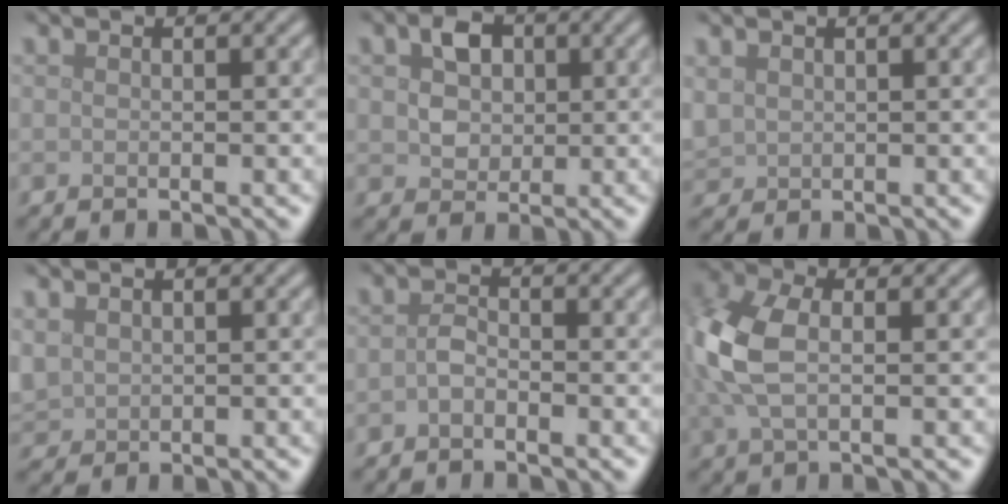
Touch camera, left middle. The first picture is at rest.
{"total": 3.4, "force": [0.7, 2.7, 2.0], "torque": [-0.034, 0.004, 0.006]}
{"total": 1.6, "force": [0.6, 1.4, 0.4], "torque": [-0.017, -0.004, 0.018]}
{"total": 1.8, "force": [0.7, 1.6, 0.6], "torque": [-0.024, -0.003, 0.020]}
{"total": 1.3, "force": [-0.7, 0.7, 0.9], "torque": [-0.020, 0.004, -0.017]}
{"total": 6.9, "force": [0.5, 4.2, 5.4], "torque": [-0.154, 0.002, 0.007]}